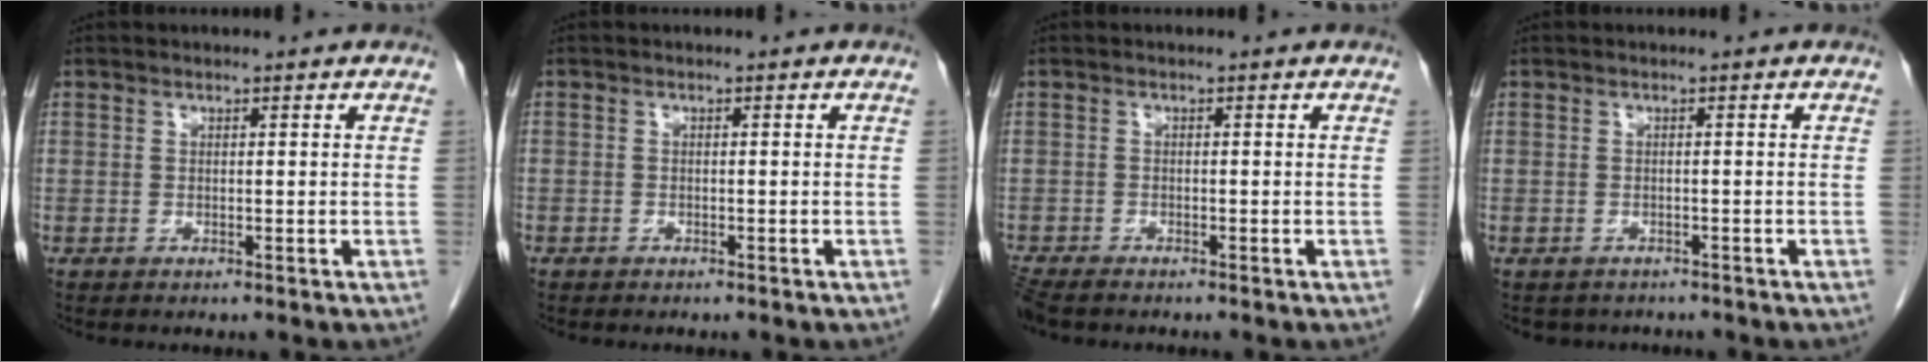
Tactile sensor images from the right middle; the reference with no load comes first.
{"total": 0.6, "force": [-0.4, 0.4, 0.0], "torque": [-0.005, 0.002, -0.009]}
{"total": 3.8, "force": [-3.2, 1.0, 1.7], "torque": [-0.033, -0.011, -0.057]}
{"total": 3.4, "force": [-2.9, 1.7, 0.3], "torque": [-0.007, 0.002, -0.036]}